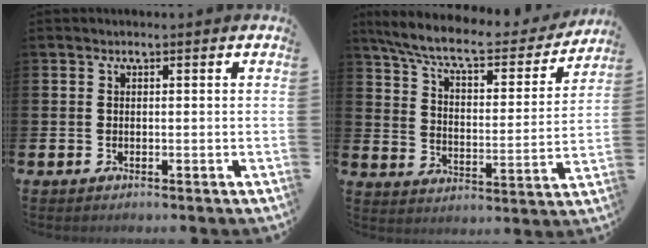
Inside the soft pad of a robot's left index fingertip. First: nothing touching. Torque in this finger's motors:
{"motor_torque": [1.02, -1.12, 0.63, 0.15]}